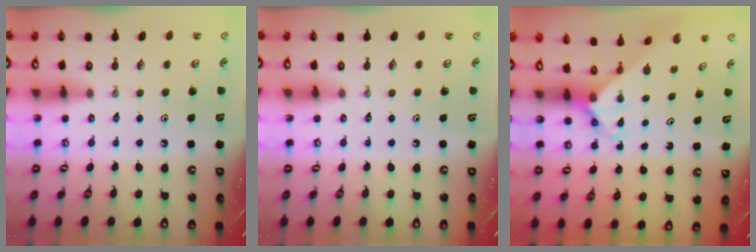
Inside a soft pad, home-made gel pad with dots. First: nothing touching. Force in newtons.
{"total": 0.0}
{"total": 3.5, "press": 3.4, "slide": 0.3}